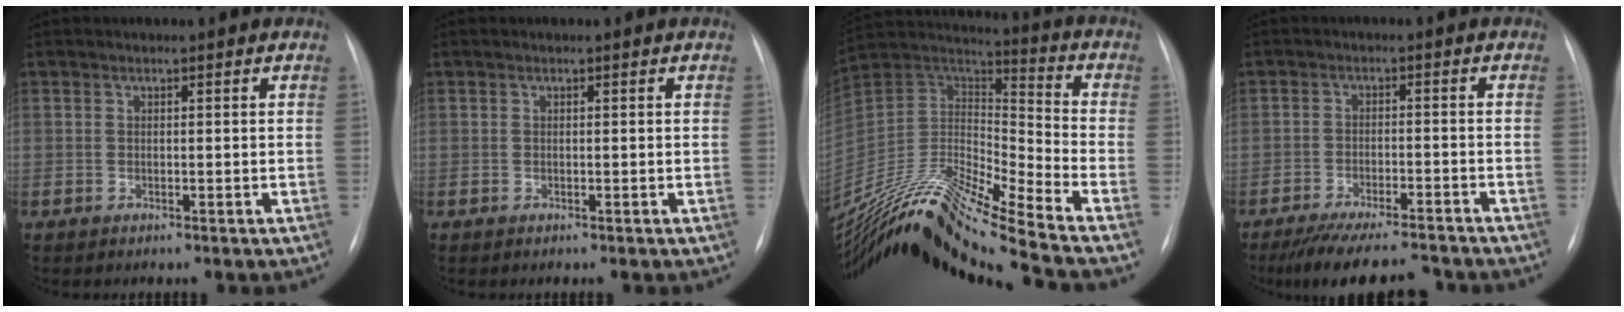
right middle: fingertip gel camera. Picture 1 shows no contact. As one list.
[{"total": 0.0}, {"total": 22.5, "force": [-19.4, -1.7, 11.3], "torque": [-0.233, 0.001, -0.358]}, {"total": 12.1, "force": [-10.8, 1.5, 5.2], "torque": [-0.086, -0.014, -0.156]}]